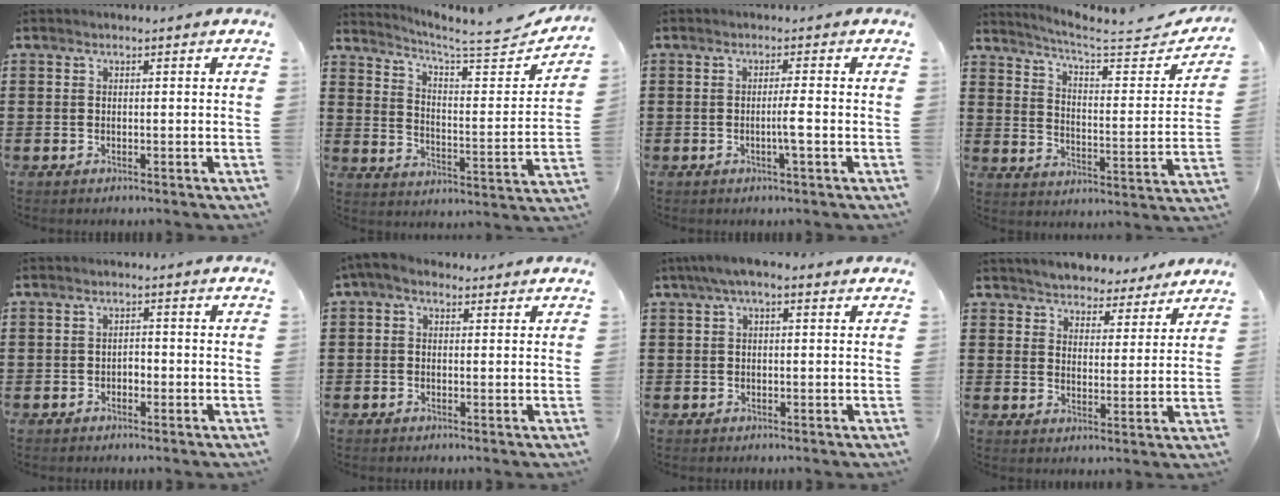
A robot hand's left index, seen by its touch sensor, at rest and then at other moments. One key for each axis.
{"total": 5.8, "fx": 5.1, "fy": 0.1, "fz": 2.7, "tx": -0.070, "ty": -0.042, "tz": 0.079}
{"total": 2.8, "fx": -0.6, "fy": -0.2, "fz": 2.8, "tx": -0.047, "ty": -0.005, "tz": -0.012}
{"total": 5.4, "fx": 4.6, "fy": 0.3, "fz": 2.8, "tx": -0.078, "ty": -0.031, "tz": 0.070}
{"total": 1.3, "fx": -0.5, "fy": 0.8, "fz": 0.8, "tx": -0.020, "ty": 0.002, "tz": -0.011}
{"total": 1.8, "fx": 0.6, "fy": 1.1, "fz": 1.4, "tx": -0.036, "ty": 0.003, "tz": 0.007}
{"total": 2.7, "fx": 0.9, "fy": 0.9, "fz": 2.4, "tx": -0.046, "ty": 0.006, "tz": 0.014}
{"total": 4.5, "fx": 4.4, "fy": 0.8, "fz": -0.4, "tx": -0.018, "ty": -0.023, "tz": 0.078}